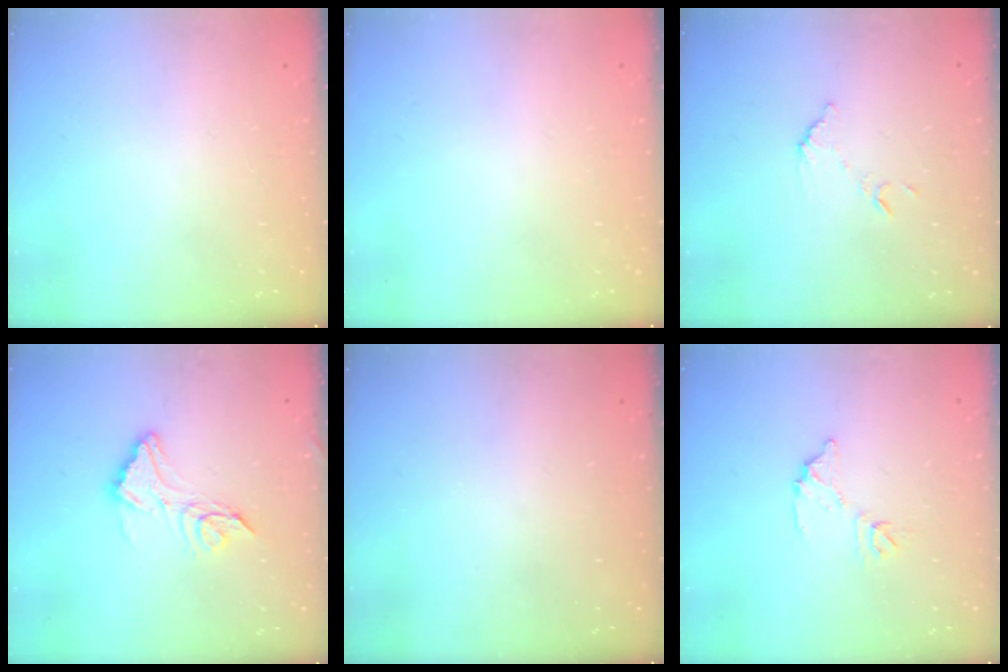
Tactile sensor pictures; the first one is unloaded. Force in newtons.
{"total": 0.0}
{"total": 7.2, "press": 7.2, "slide": 0.2}
{"total": 12.4, "press": 12.4, "slide": 0.8}
{"total": 2.9, "press": 2.8, "slide": 0.9}
{"total": 8.4, "press": 8.3, "slide": 0.5}